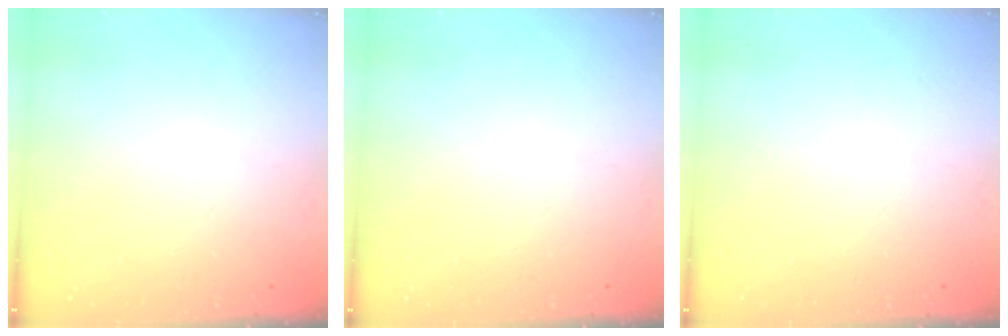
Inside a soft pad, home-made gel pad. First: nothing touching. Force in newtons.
{"total": 0.0}
{"total": 0.0}